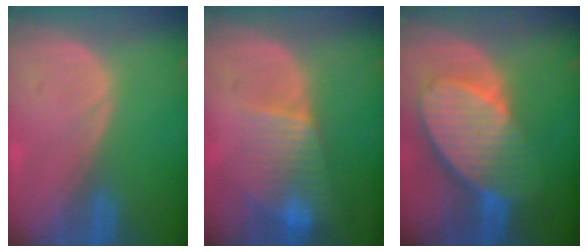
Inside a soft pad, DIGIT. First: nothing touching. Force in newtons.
{"total": 7.7, "press": 6.8, "slide": 3.6}
{"total": 10.3, "press": 9.0, "slide": 5.0}